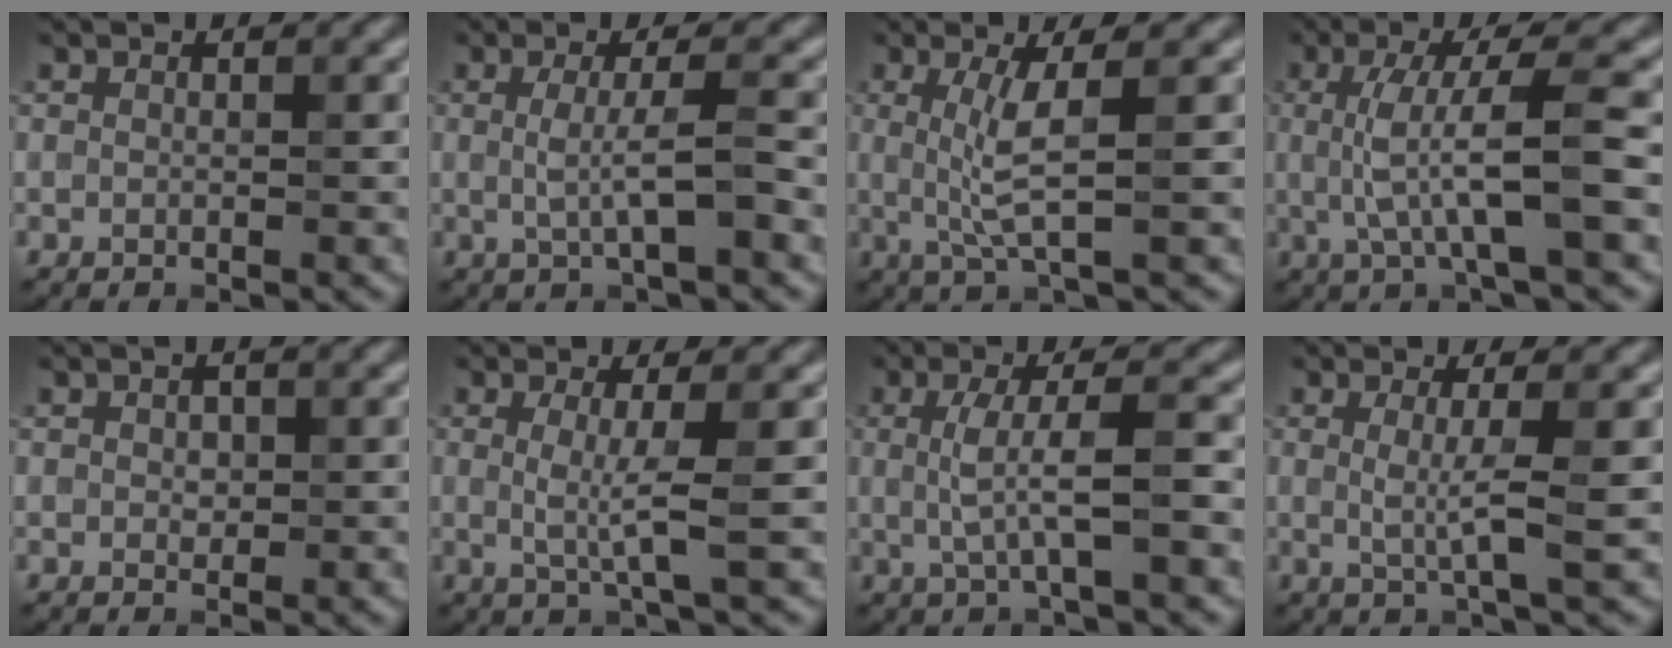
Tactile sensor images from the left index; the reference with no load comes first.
{"total": 3.1, "force": [-0.1, 0.5, 3.1], "torque": [-0.062, -0.005, -0.003]}
{"total": 3.8, "force": [0.4, 0.6, 3.7], "torque": [-0.081, -0.003, 0.011]}
{"total": 6.4, "force": [0.0, 1.3, 6.3], "torque": [-0.123, 0.002, 0.000]}
{"total": 1.0, "force": [0.1, 0.8, 0.6], "torque": [-0.012, -0.004, 0.003]}
{"total": 2.9, "force": [0.1, 0.4, 2.9], "torque": [-0.057, -0.006, -0.002]}
{"total": 4.1, "force": [0.0, 0.8, 4.0], "torque": [-0.079, 0.002, 0.002]}
{"total": 2.8, "force": [0.1, 0.4, 2.8], "torque": [-0.053, -0.006, -0.002]}